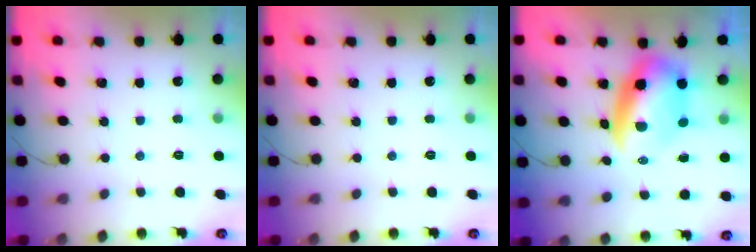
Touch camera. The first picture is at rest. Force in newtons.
{"total": 0.0}
{"total": 9.0, "press": 8.7, "slide": 2.2}